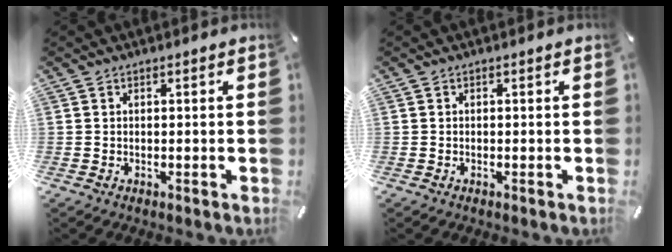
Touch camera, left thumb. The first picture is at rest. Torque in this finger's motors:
{"motor_torque": [-0.01, 0.00, -0.01, 0.01, 0.00]}